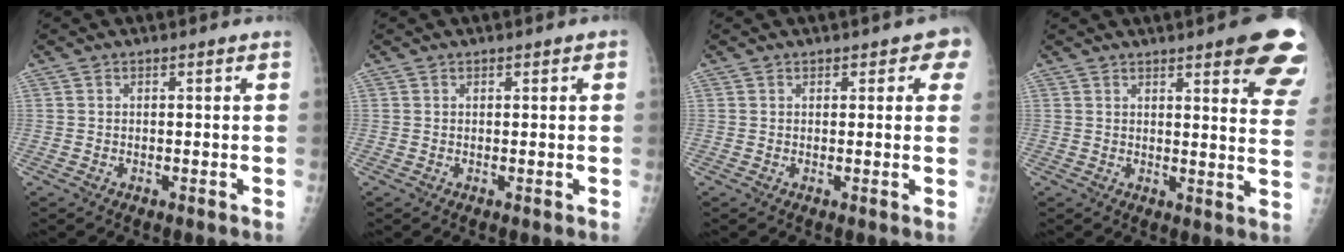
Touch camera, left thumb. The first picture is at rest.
{"total": 0.5, "force": [0.3, 0.3, 0.3], "torque": [0.008, 0.002, 0.000]}
{"total": 2.8, "force": [1.6, 1.7, 1.5], "torque": [0.018, -0.001, 0.012]}
{"total": 14.2, "force": [8.7, 3.1, 10.7], "torque": [-0.096, -0.041, 0.088]}